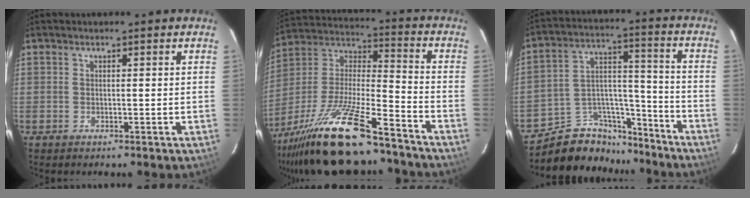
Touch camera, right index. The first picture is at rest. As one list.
[{"total": 22.5, "force": [-17.0, 4.2, 14.2], "torque": [-0.281, -0.021, -0.292]}, {"total": 14.3, "force": [-11.9, 7.3, 3.2], "torque": [-0.060, 0.071, -0.183]}]